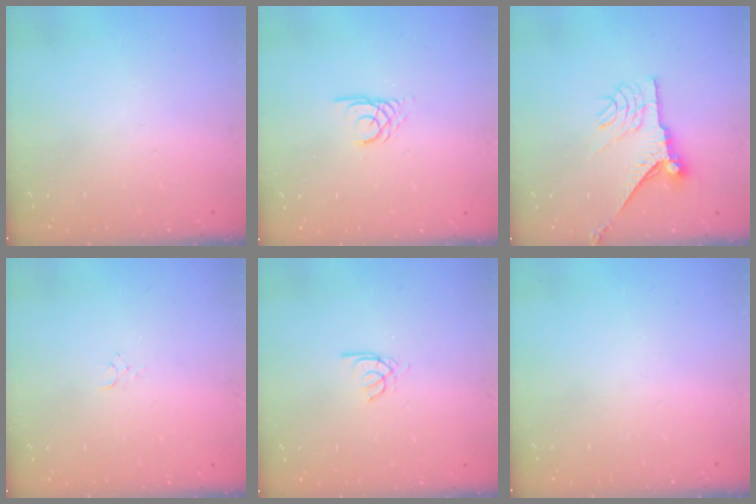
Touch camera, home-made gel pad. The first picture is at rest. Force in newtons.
{"total": 2.3, "press": 2.3, "slide": 0.1}
{"total": 10.2, "press": 10.2, "slide": 0.5}
{"total": 2.9, "press": 2.9, "slide": 0.3}
{"total": 2.6, "press": 2.6, "slide": 0.3}
{"total": 0.0}